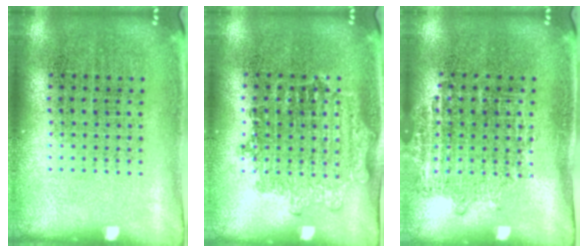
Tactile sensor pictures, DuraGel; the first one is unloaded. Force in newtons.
{"total": 1.2, "press": 1.1, "slide": 0.5}
{"total": 0.9, "press": 0.9, "slide": 0.2}